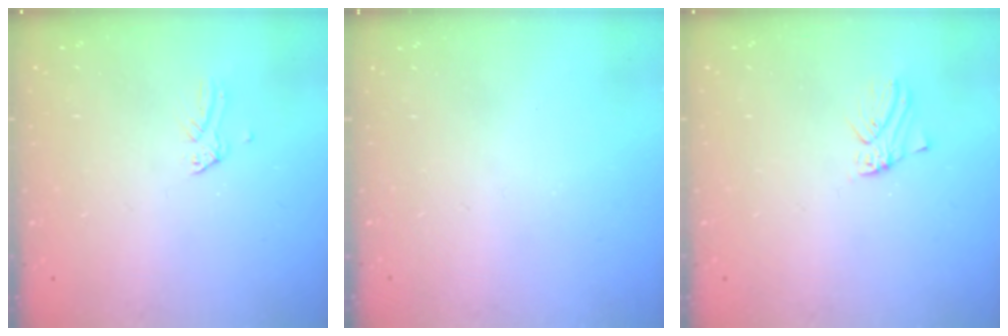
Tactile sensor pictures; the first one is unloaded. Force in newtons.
{"total": 0.0}
{"total": 1.0, "press": 1.0, "slide": 0.2}